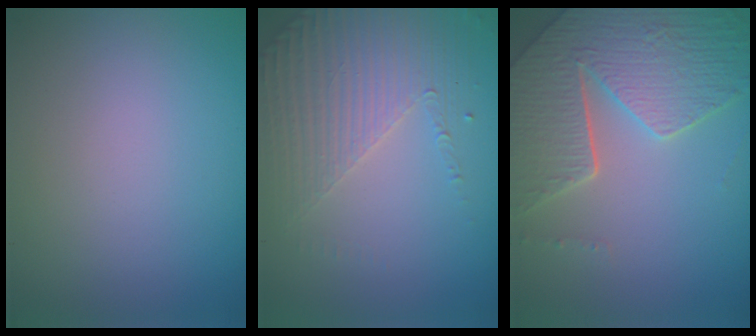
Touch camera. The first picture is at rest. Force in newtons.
{"total": 4.4, "press": 3.3, "slide": 2.9}
{"total": 7.6, "press": 5.7, "slide": 5.1}